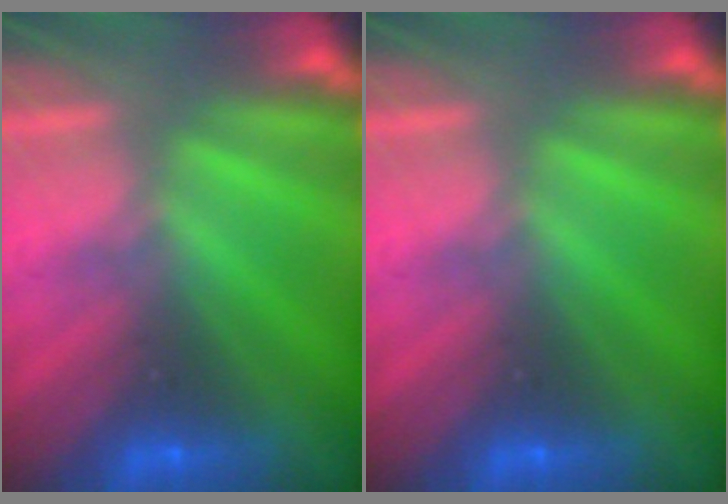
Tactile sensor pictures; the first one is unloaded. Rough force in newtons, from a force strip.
{"total": 0.0}